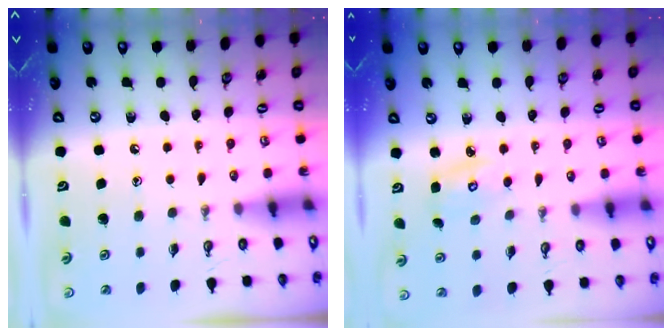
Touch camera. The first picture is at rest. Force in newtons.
{"total": 4.4, "press": 4.4, "slide": 0.5}